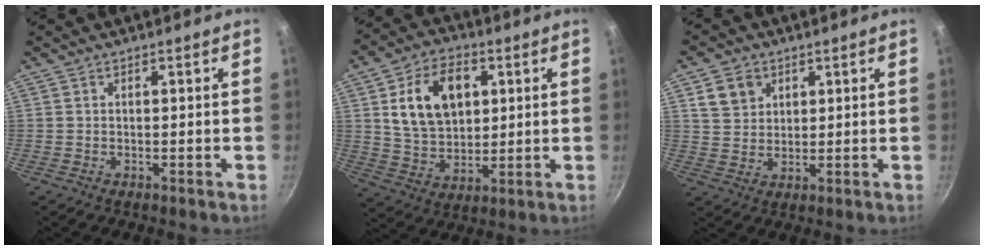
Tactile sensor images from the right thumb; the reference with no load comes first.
{"total": 15.0, "force": [3.9, 10.2, 10.2], "torque": [-0.148, -0.006, 0.070]}
{"total": 6.3, "force": [2.6, 5.1, 2.5], "torque": [-0.022, -0.001, 0.049]}